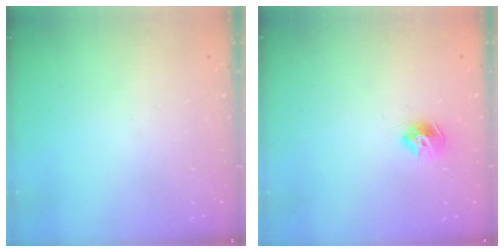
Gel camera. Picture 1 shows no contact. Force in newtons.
{"total": 8.7, "press": 8.7, "slide": 0.4}